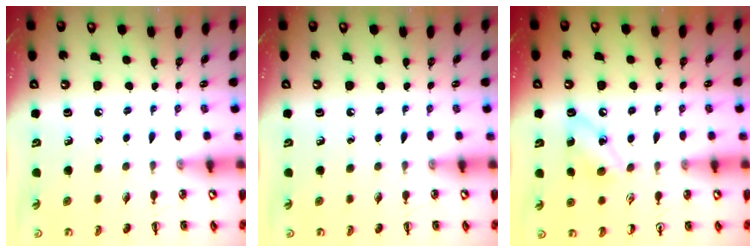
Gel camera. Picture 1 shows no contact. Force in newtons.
{"total": 0.0}
{"total": 6.7, "press": 6.5, "slide": 1.5}